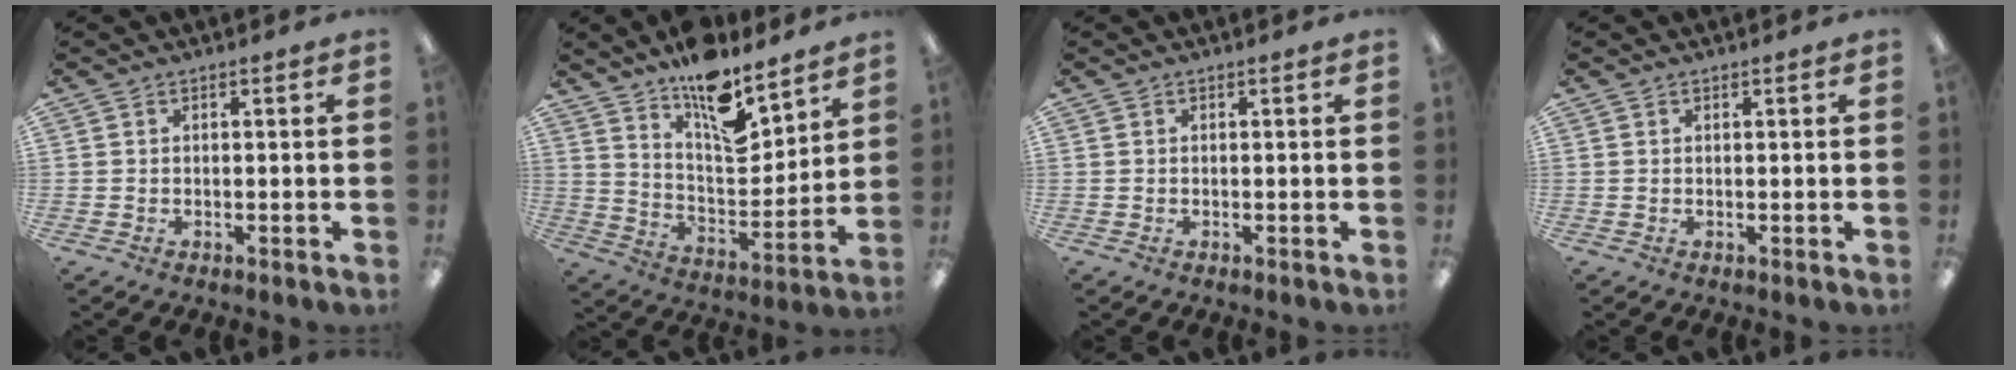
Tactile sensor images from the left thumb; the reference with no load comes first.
{"total": 14.7, "force": [10.9, 5.5, 8.1], "torque": [-0.125, -0.080, 0.188]}
{"total": 0.0}
{"total": 0.0}